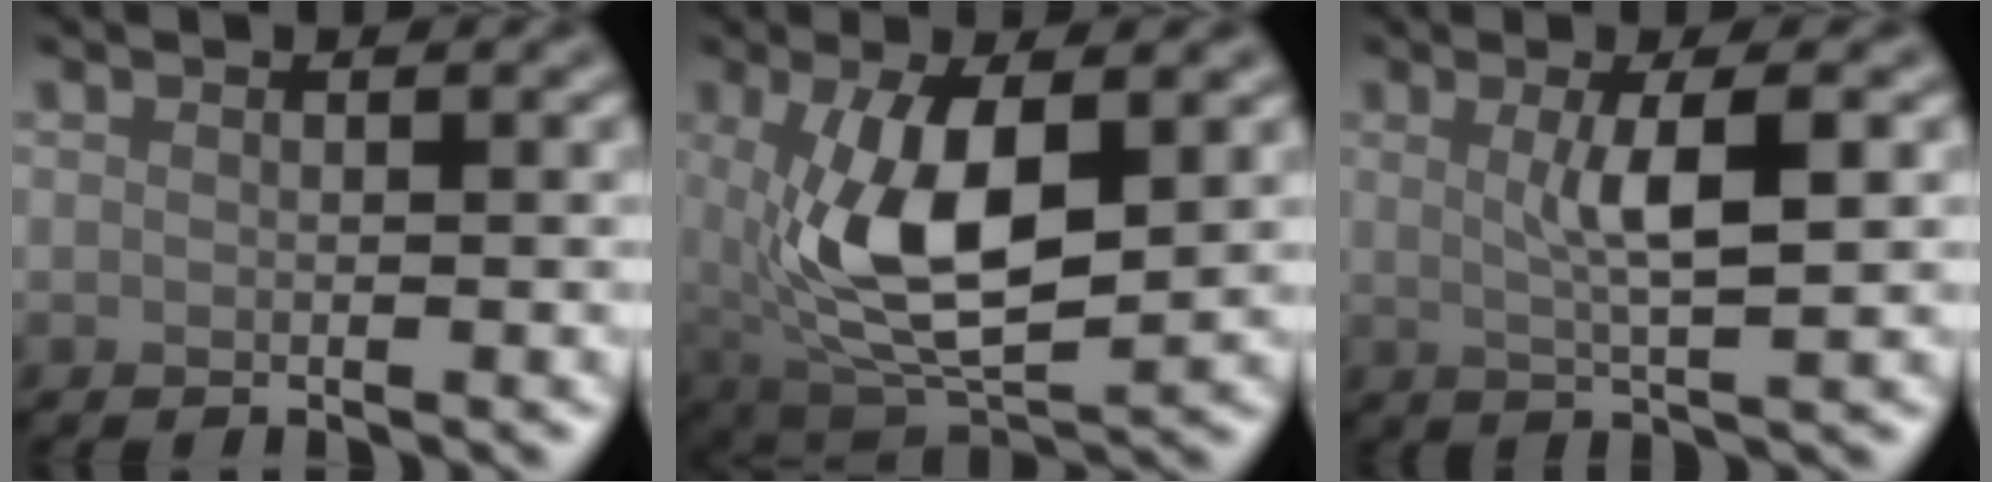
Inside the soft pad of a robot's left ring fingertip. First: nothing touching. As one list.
[{"total": 9.5, "force": [0.8, 4.6, 8.3], "torque": [-0.167, -0.011, 0.021]}, {"total": 4.2, "force": [0.8, 0.8, 4.0], "torque": [-0.069, -0.001, 0.014]}]